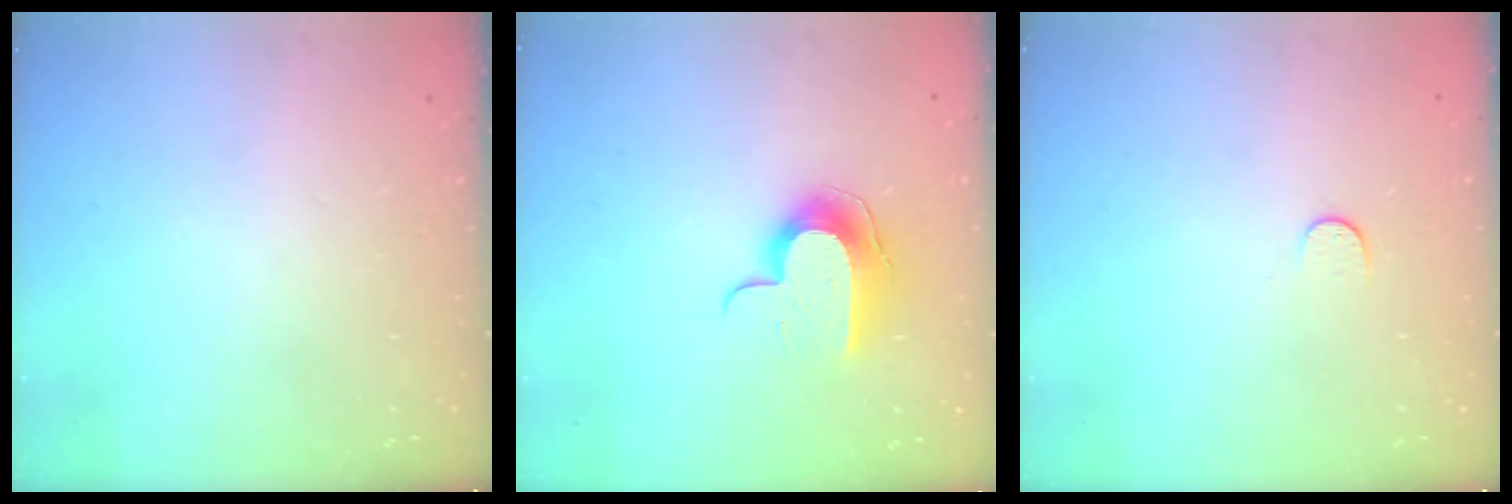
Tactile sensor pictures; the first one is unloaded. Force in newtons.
{"total": 11.8, "press": 11.8, "slide": 0.7}
{"total": 3.9, "press": 3.9, "slide": 0.5}